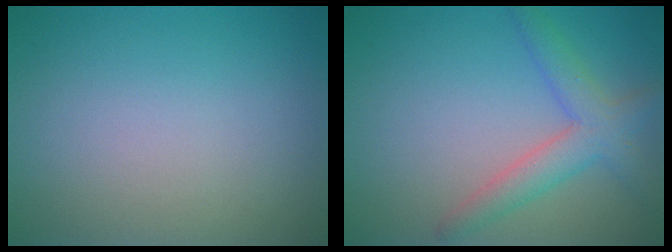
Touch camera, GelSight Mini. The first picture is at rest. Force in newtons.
{"total": 3.7, "press": 3.7, "slide": 0.3}